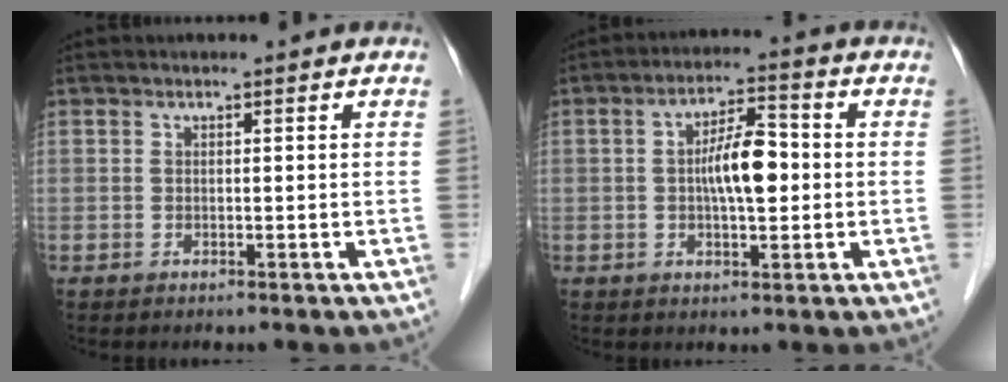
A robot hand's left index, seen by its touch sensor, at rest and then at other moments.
{"total": 7.1, "force": [-0.1, 2.2, 6.7], "torque": [-0.124, 0.014, -0.005]}